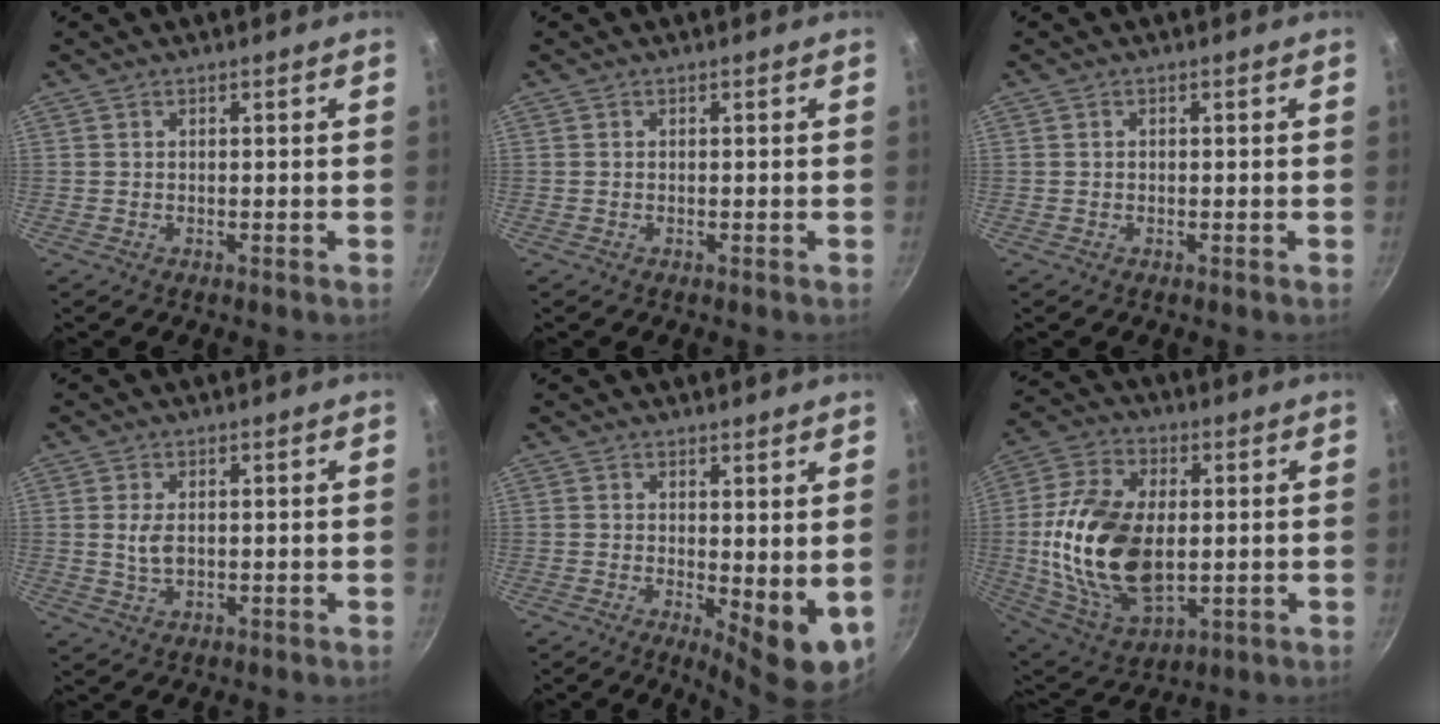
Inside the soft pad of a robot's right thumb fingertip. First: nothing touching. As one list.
[{"total": 0.0}, {"total": 0.5, "force": [0.1, 0.4, 0.3], "torque": [-0.003, 0.004, 0.002]}, {"total": 3.8, "force": [0.4, 2.3, 3.0], "torque": [-0.054, -0.005, 0.009]}, {"total": 7.5, "force": [0.8, 2.9, 6.9], "torque": [-0.082, -0.017, 0.018]}, {"total": 22.2, "force": [0.1, 13.3, 17.8], "torque": [-0.333, 0.002, 0.008]}]